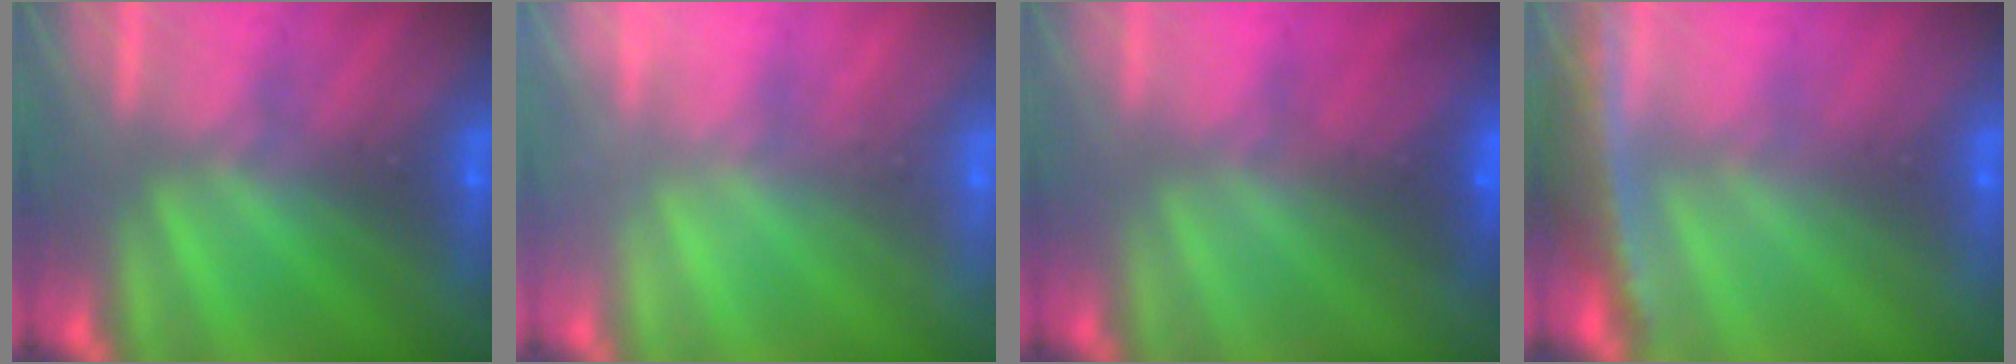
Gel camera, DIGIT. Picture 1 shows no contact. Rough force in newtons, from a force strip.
{"total": 2.0}
{"total": 2.8}
{"total": 9.6}